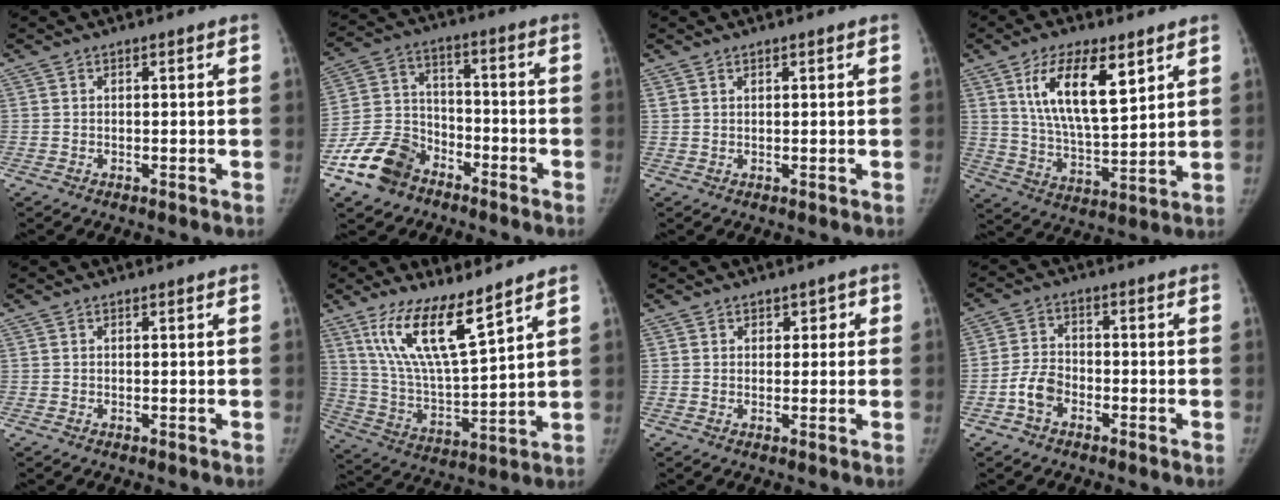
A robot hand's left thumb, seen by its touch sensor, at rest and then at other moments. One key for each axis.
{"total": 12.2, "fx": -8.0, "fy": 8.0, "fz": 4.5, "tx": -0.073, "ty": 0.053, "tz": -0.155}
{"total": 0.6, "fx": 0.5, "fy": 0.2, "fz": 0.1, "tx": -0.001, "ty": -0.001, "tz": 0.009}
{"total": 14.4, "fx": 6.6, "fy": 5.5, "fz": 11.5, "tx": -0.182, "ty": -0.034, "tz": 0.124}
{"total": 0.0}
{"total": 14.4, "fx": 9.4, "fy": 2.9, "fz": 10.4, "tx": -0.184, "ty": -0.060, "tz": 0.194}
{"total": 2.6, "fx": 0.8, "fy": 2.2, "fz": 1.1, "tx": 0.019, "ty": 0.000, "tz": 0.005}
{"total": 5.3, "fx": -2.8, "fy": 3.5, "fz": 2.8, "tx": -0.046, "ty": 0.023, "tz": -0.059}